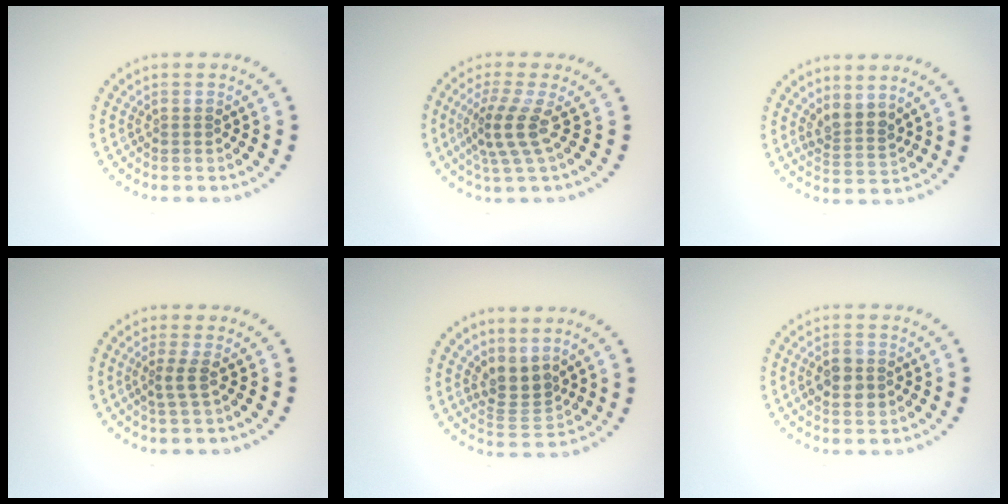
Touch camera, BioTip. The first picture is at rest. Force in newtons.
{"total": 3.3, "press": 2.3, "slide": 2.4}
{"total": 2.3, "press": 1.8, "slide": 1.5}
{"total": 1.6, "press": 1.0, "slide": 1.3}
{"total": 2.8, "press": 2.1, "slide": 1.9}
{"total": 2.6, "press": 2.6, "slide": 0.1}